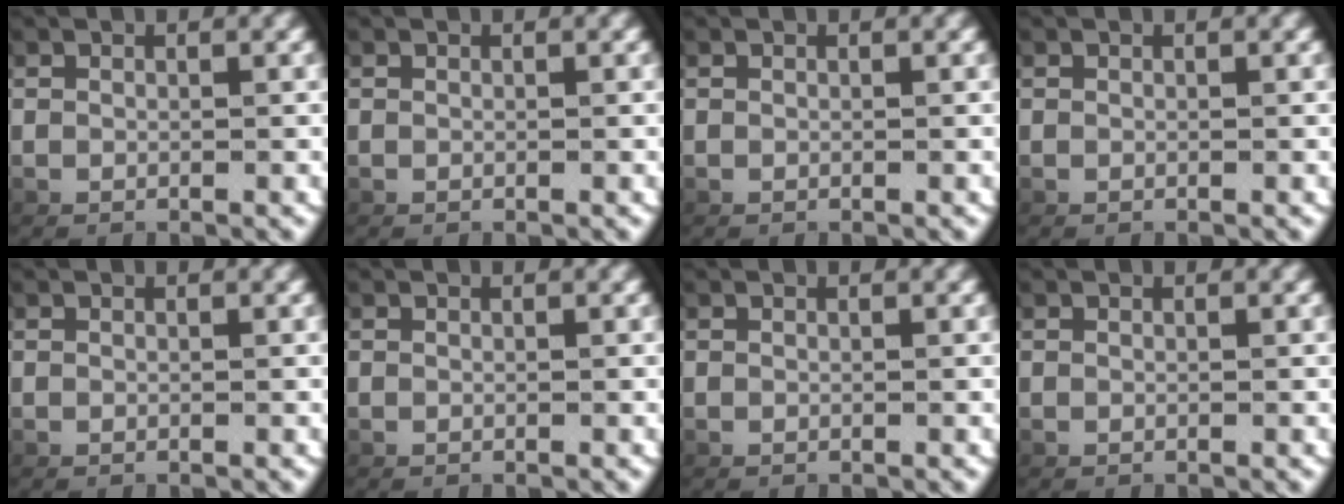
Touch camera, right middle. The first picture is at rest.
{"total": 0.0}
{"total": 0.0}
{"total": 0.0}
{"total": 0.0}
{"total": 0.0}
{"total": 0.0}
{"total": 0.0}